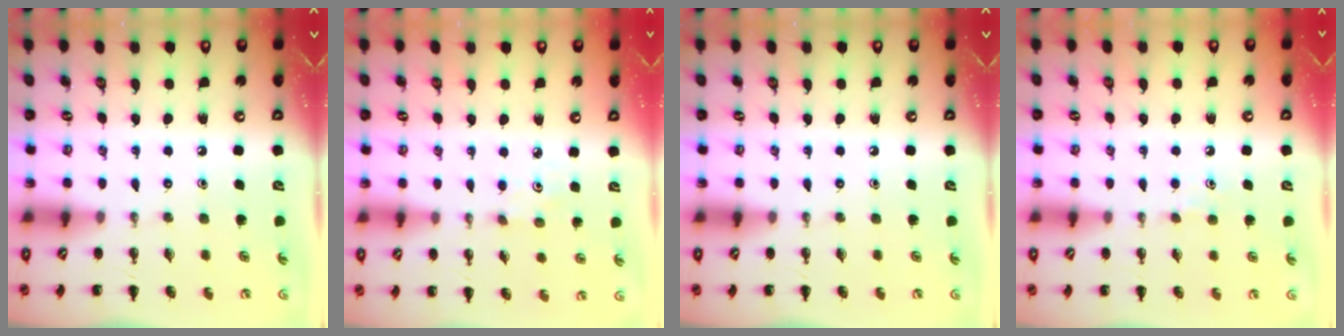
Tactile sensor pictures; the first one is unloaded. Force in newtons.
{"total": 1.4, "press": 1.3, "slide": 0.4}
{"total": 0.0}
{"total": 3.6, "press": 3.3, "slide": 1.4}